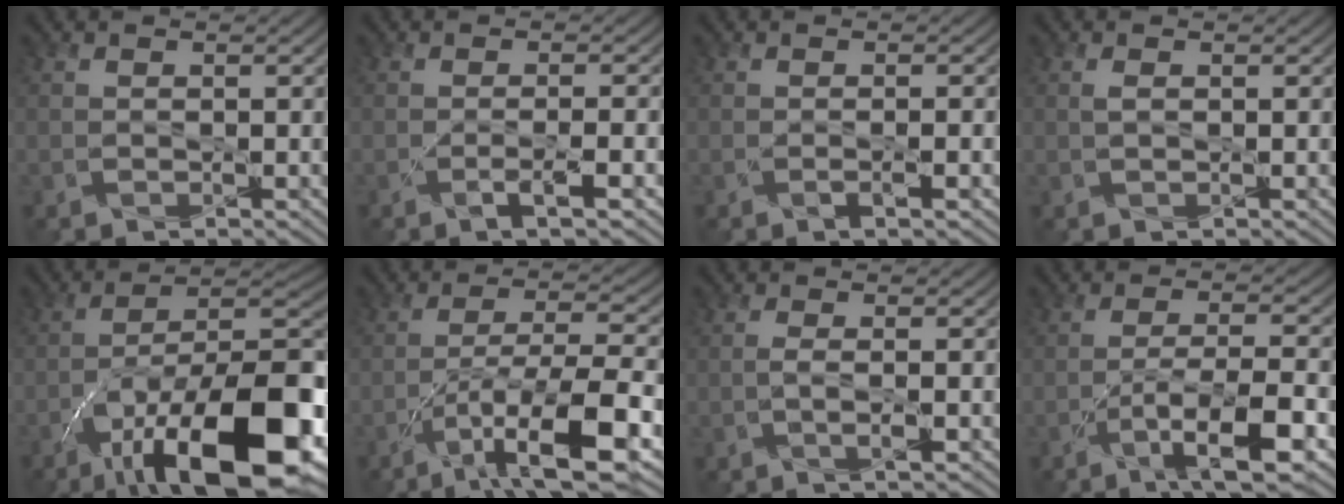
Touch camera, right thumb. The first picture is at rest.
{"total": 2.3, "force": [-0.8, 0.2, 2.1], "torque": [-0.036, 0.007, -0.024]}
{"total": 1.3, "force": [-0.3, 0.1, 1.3], "torque": [-0.022, 0.003, -0.009]}
{"total": 0.7, "force": [0.3, 0.2, 0.6], "torque": [-0.017, 0.002, 0.005]}
{"total": 19.0, "force": [-9.5, 7.6, 14.6], "torque": [-0.228, -0.014, -0.163]}
{"total": 11.2, "force": [-5.5, 2.7, 9.3], "torque": [-0.170, -0.002, -0.099]}
{"total": 1.7, "force": [0.0, 0.3, 1.7], "torque": [-0.033, 0.002, -0.004]}
{"total": 8.2, "force": [-4.3, 1.6, 6.8], "torque": [-0.118, 0.005, -0.077]}